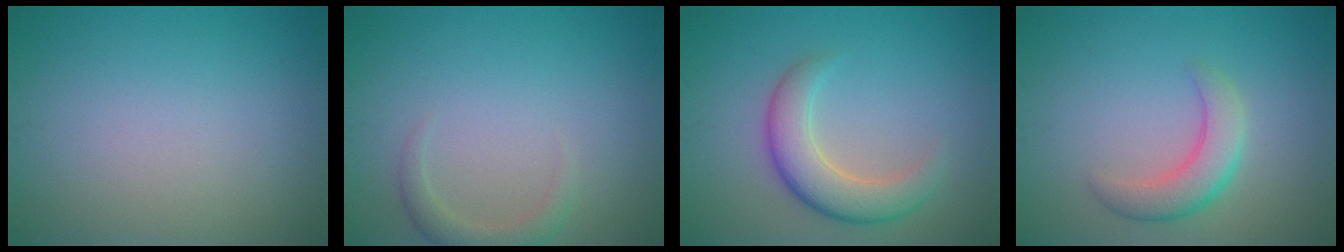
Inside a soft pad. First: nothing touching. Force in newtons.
{"total": 2.0, "press": 2.0, "slide": 0.3}
{"total": 4.8, "press": 4.8, "slide": 0.4}
{"total": 3.5, "press": 3.5, "slide": 0.1}